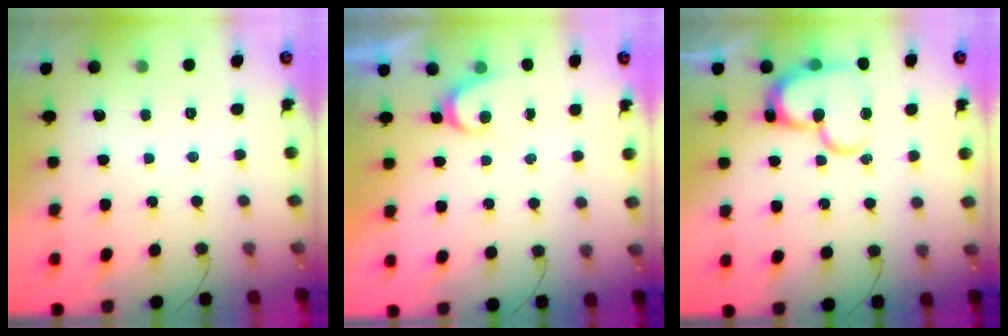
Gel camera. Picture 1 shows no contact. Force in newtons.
{"total": 3.7, "press": 3.7, "slide": 0.4}
{"total": 18.2, "press": 18.2, "slide": 1.5}